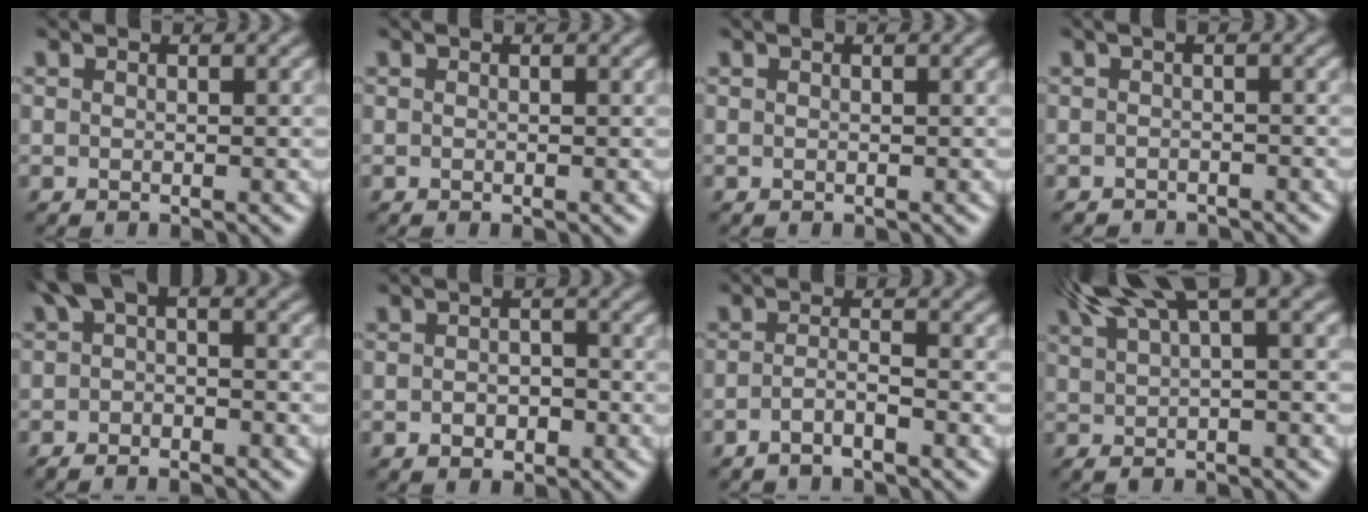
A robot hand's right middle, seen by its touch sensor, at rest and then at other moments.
{"total": 0.0}
{"total": 0.0}
{"total": 2.2, "force": [-2.1, 0.3, 0.4], "torque": [-0.011, -0.011, -0.036]}
{"total": 4.4, "force": [-1.2, 2.1, 3.6], "torque": [-0.063, 0.008, -0.030]}
{"total": 1.6, "force": [-0.6, 1.2, 0.8], "torque": [-0.017, 0.001, -0.013]}
{"total": 1.6, "force": [-1.1, 0.3, 1.2], "torque": [-0.024, 0.005, -0.026]}
{"total": 7.8, "force": [3.9, 1.9, 6.5], "torque": [-0.110, 0.023, 0.070]}